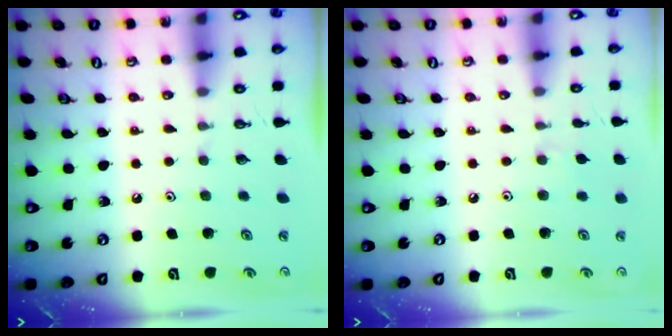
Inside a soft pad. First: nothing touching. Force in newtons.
{"total": 4.8, "press": 4.7, "slide": 0.8}